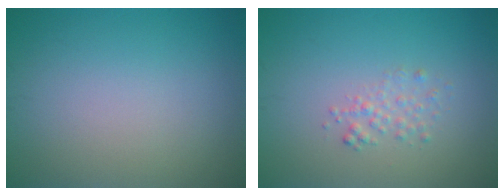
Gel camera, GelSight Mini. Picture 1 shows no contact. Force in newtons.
{"total": 1.4, "press": 1.4, "slide": 0.1}